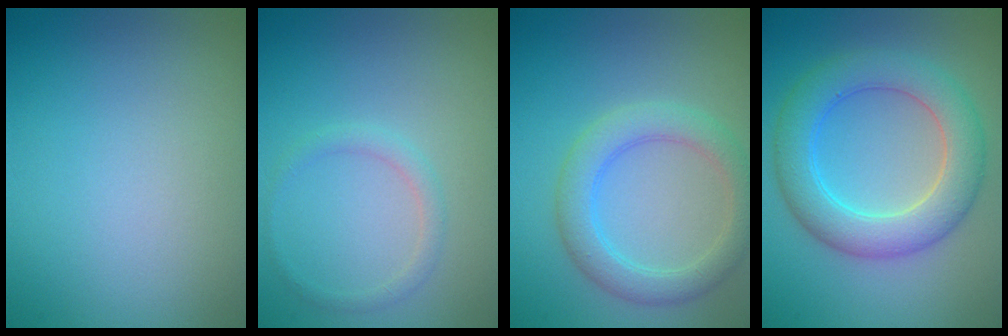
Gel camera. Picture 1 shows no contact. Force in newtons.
{"total": 1.3, "press": 1.3, "slide": 0.0}
{"total": 3.8, "press": 3.8, "slide": 0.3}
{"total": 6.1, "press": 6.0, "slide": 0.2}